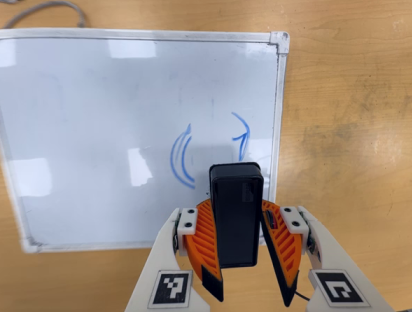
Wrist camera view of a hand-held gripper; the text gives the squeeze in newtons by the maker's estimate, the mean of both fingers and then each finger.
{"total": 6.9, "left": 7.6, "right": 6.2}